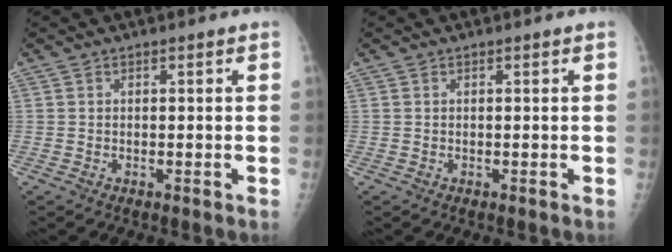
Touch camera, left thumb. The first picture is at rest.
{"total": 0.0}